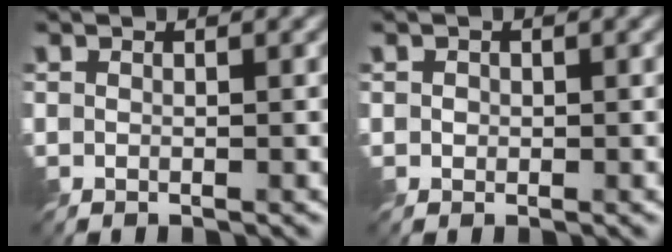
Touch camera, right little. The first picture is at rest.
{"total": 0.7, "force": [0.0, 0.7, 0.2], "torque": [-0.004, -0.003, 0.001]}